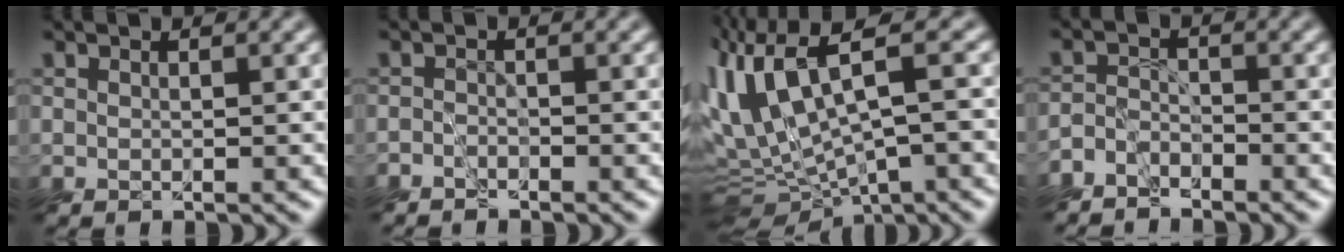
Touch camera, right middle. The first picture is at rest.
{"total": 1.3, "force": [-1.2, 0.5, 0.2], "torque": [0.005, -0.003, -0.028]}
{"total": 9.6, "force": [0.8, 4.0, 8.7], "torque": [-0.195, -0.002, 0.024]}
{"total": 3.2, "force": [-3.0, 1.1, 0.4], "torque": [0.008, -0.001, -0.077]}